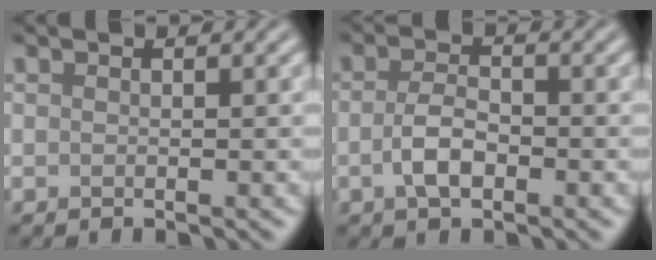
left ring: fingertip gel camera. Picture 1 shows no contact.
{"total": 3.0, "force": [-0.9, 1.4, 2.5], "torque": [-0.049, 0.001, -0.021]}